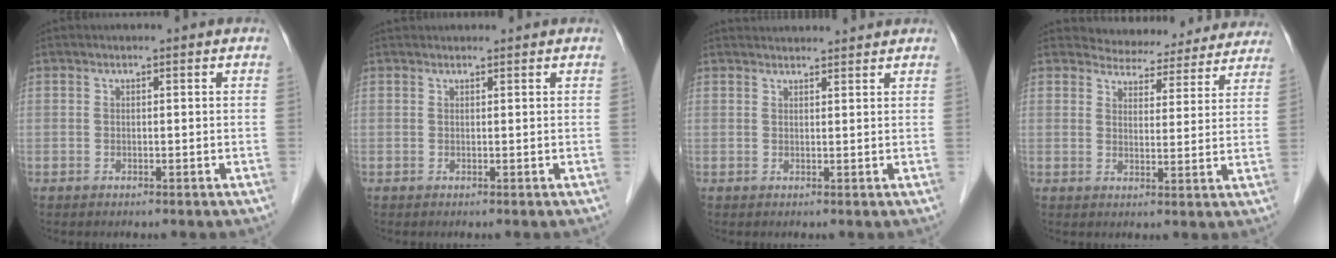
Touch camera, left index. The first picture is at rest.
{"total": 1.8, "force": [1.7, 0.3, 0.3], "torque": [-0.008, 0.028, 0.030]}
{"total": 6.1, "force": [6.0, 0.4, 1.0], "torque": [-0.013, 0.033, 0.074]}
{"total": 13.2, "force": [12.6, 3.9, 1.1], "torque": [0.013, -0.008, 0.134]}